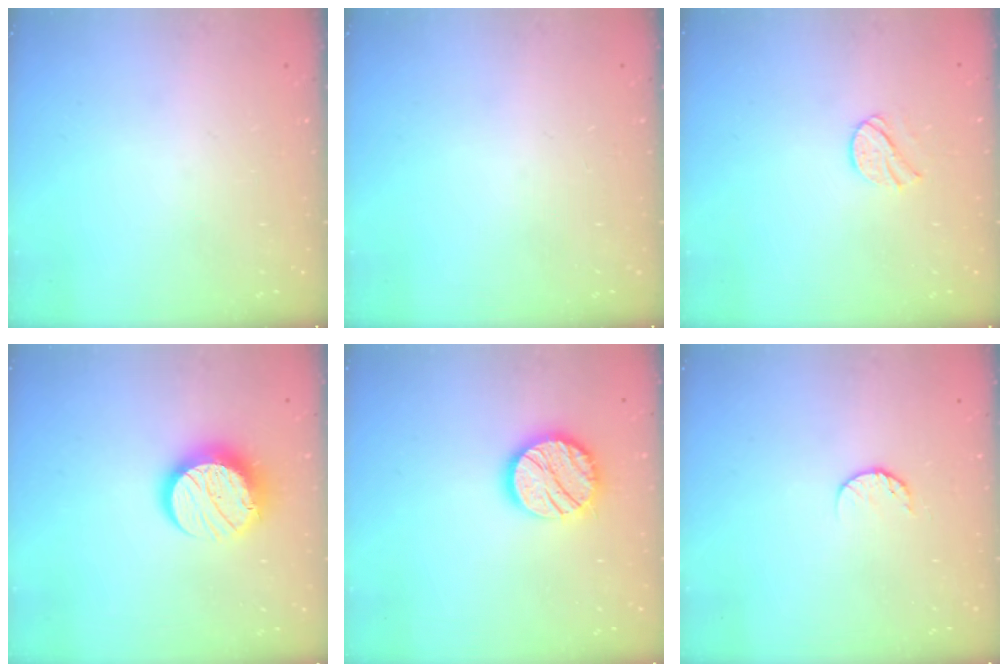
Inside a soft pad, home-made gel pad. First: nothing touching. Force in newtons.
{"total": 0.0}
{"total": 7.4, "press": 7.4, "slide": 0.5}
{"total": 13.7, "press": 13.6, "slide": 1.0}
{"total": 14.9, "press": 14.9, "slide": 0.9}
{"total": 6.0, "press": 5.9, "slide": 0.6}